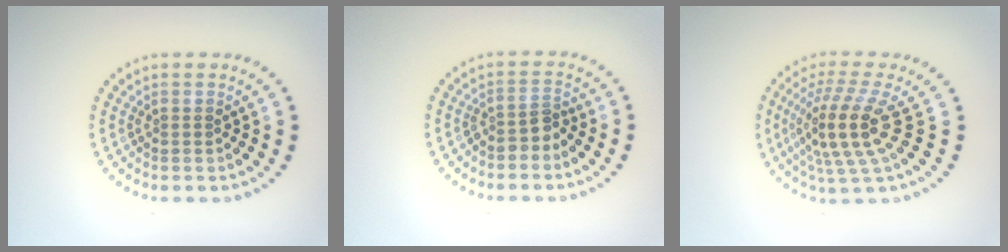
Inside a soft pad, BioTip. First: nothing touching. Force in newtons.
{"total": 1.8, "press": 1.3, "slide": 1.2}
{"total": 5.1, "press": 4.1, "slide": 3.0}